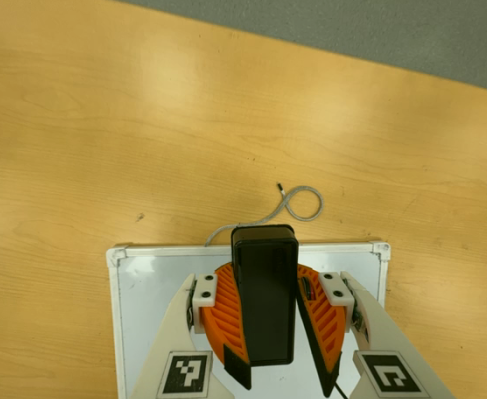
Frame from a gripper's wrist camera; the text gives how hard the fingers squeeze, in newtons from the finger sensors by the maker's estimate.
{"total": 11.1, "left": 11.0, "right": 11.1}